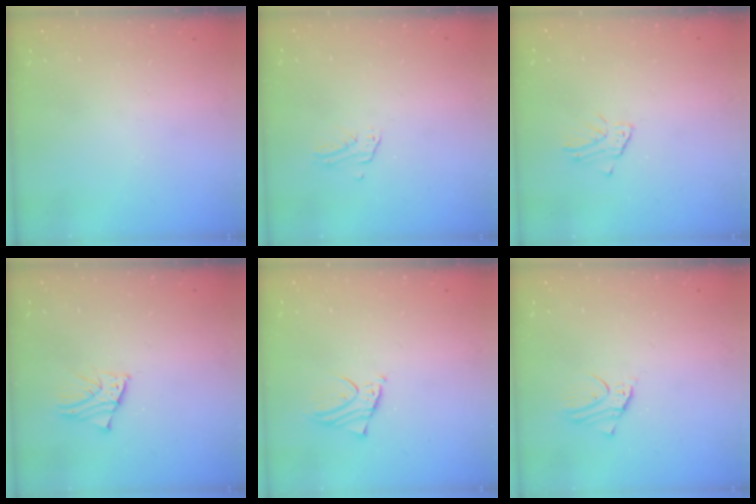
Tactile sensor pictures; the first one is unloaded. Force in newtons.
{"total": 2.0, "press": 2.0, "slide": 0.1}
{"total": 2.1, "press": 2.1, "slide": 0.1}
{"total": 2.3, "press": 2.3, "slide": 0.2}
{"total": 2.9, "press": 2.9, "slide": 0.2}
{"total": 2.7, "press": 2.7, "slide": 0.2}